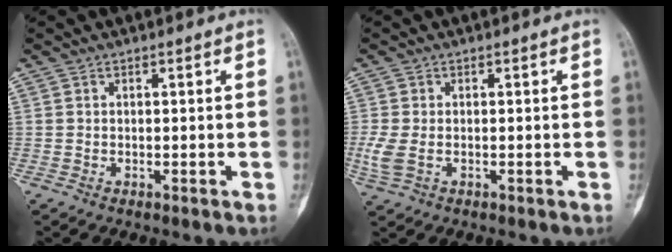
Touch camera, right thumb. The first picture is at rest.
{"total": 3.9, "force": [-0.7, 2.3, 3.0], "torque": [-0.095, -0.002, -0.012]}